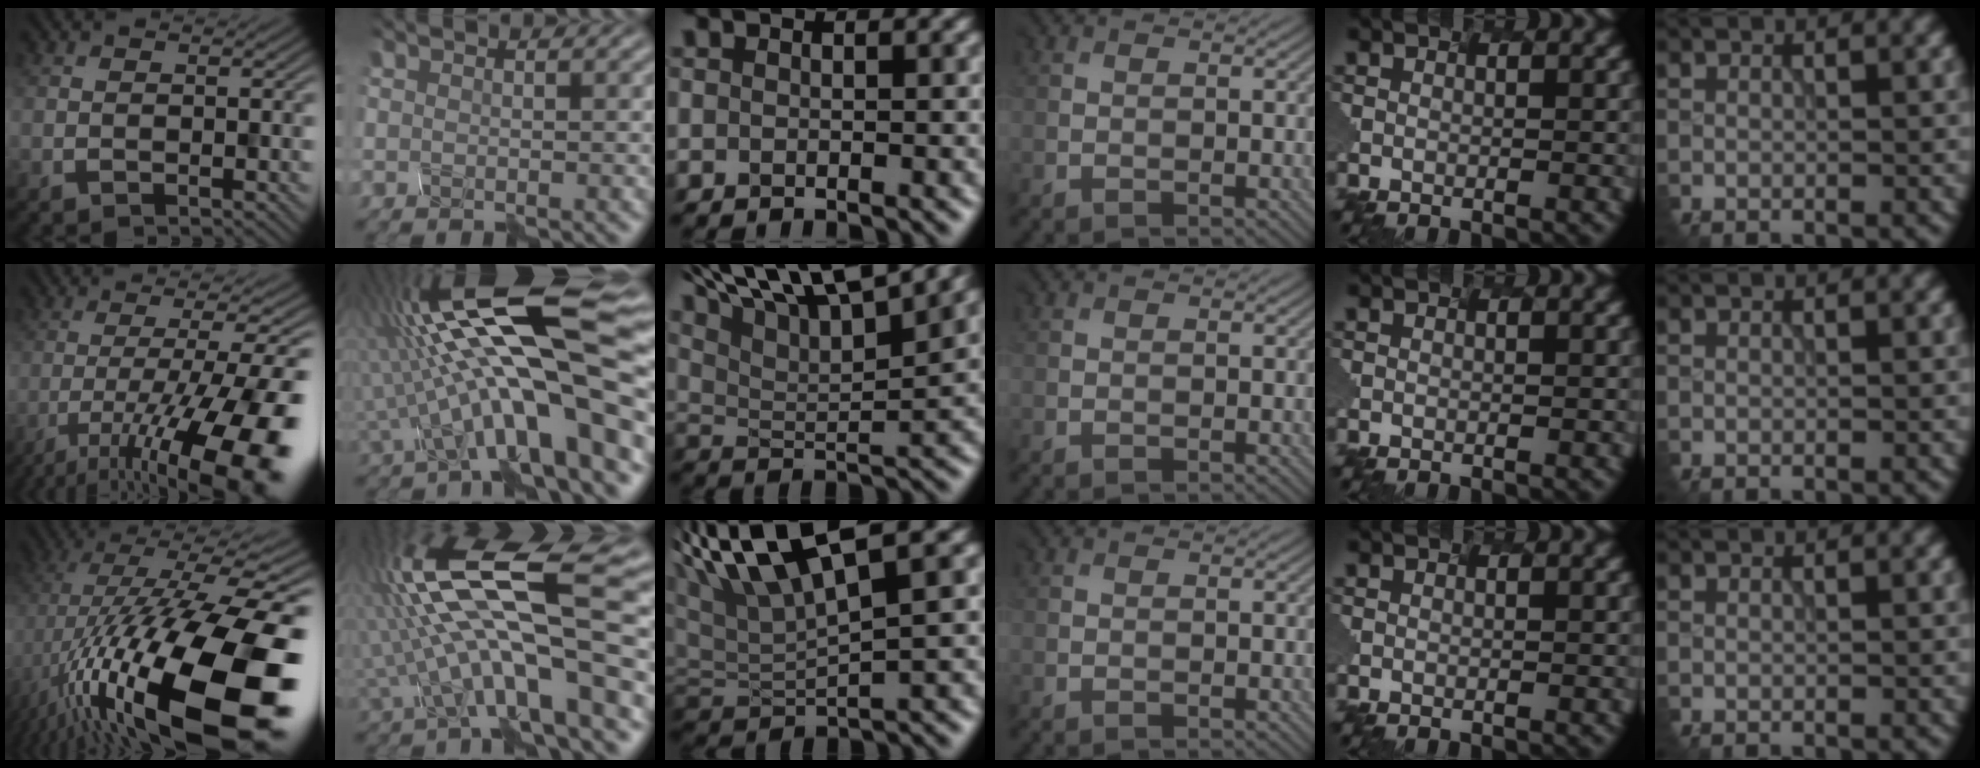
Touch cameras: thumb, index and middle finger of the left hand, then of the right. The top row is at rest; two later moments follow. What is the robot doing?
{"motion": "shake", "object": "plastic piggy bank"}